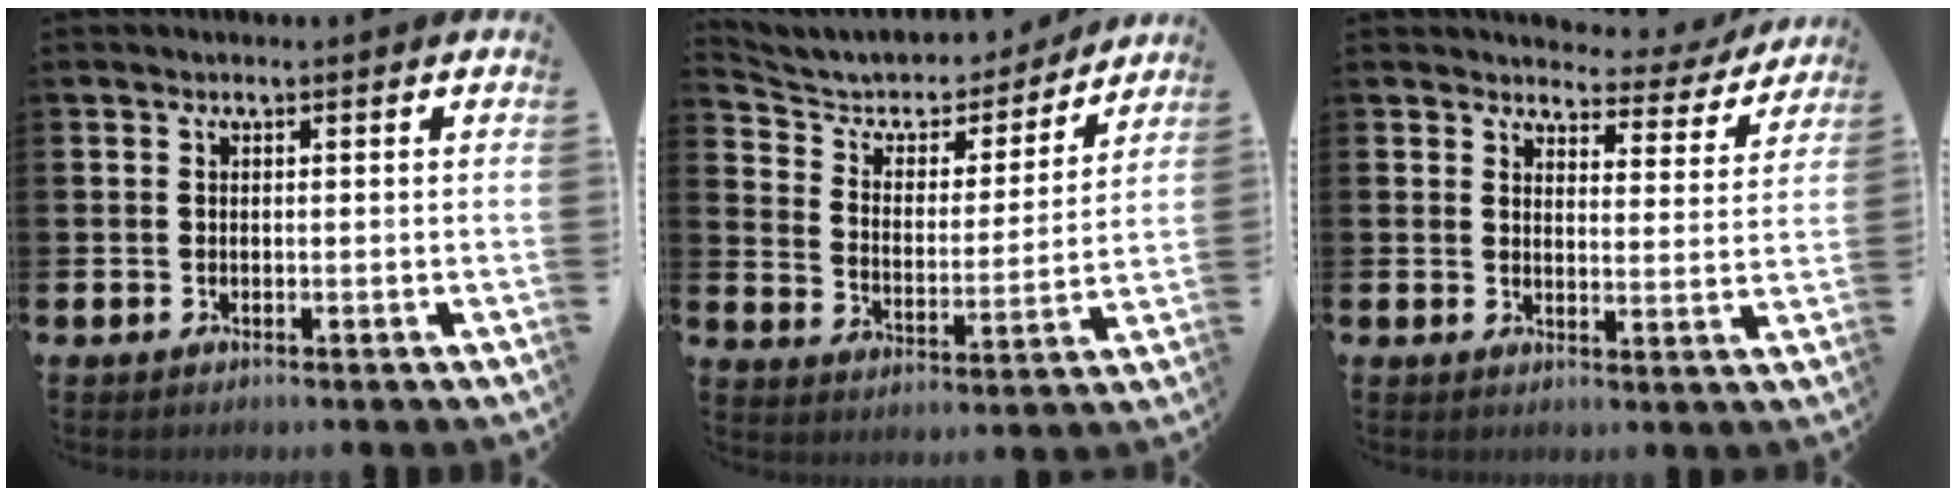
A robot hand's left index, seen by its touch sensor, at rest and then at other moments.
{"total": 6.1, "force": [5.4, 2.5, 1.3], "torque": [-0.064, -0.037, 0.089]}
{"total": 3.6, "force": [3.3, 1.2, 0.3], "torque": [-0.014, -0.029, 0.052]}